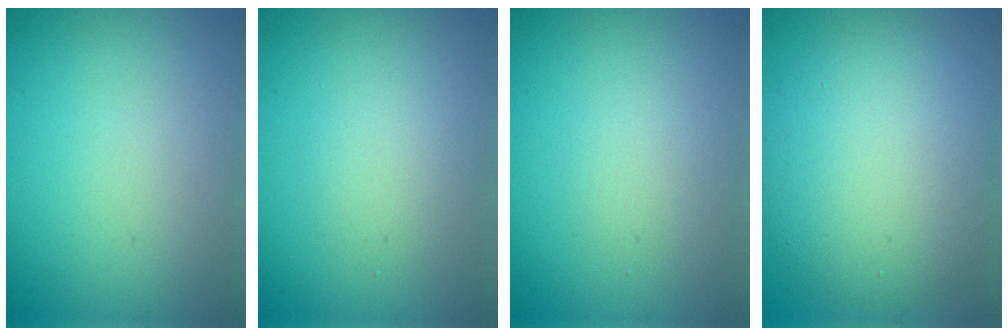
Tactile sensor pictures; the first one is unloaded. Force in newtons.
{"total": 1.6, "press": 1.6, "slide": 0.1}
{"total": 1.1, "press": 1.1, "slide": 0.1}
{"total": 7.9, "press": 7.8, "slide": 0.7}